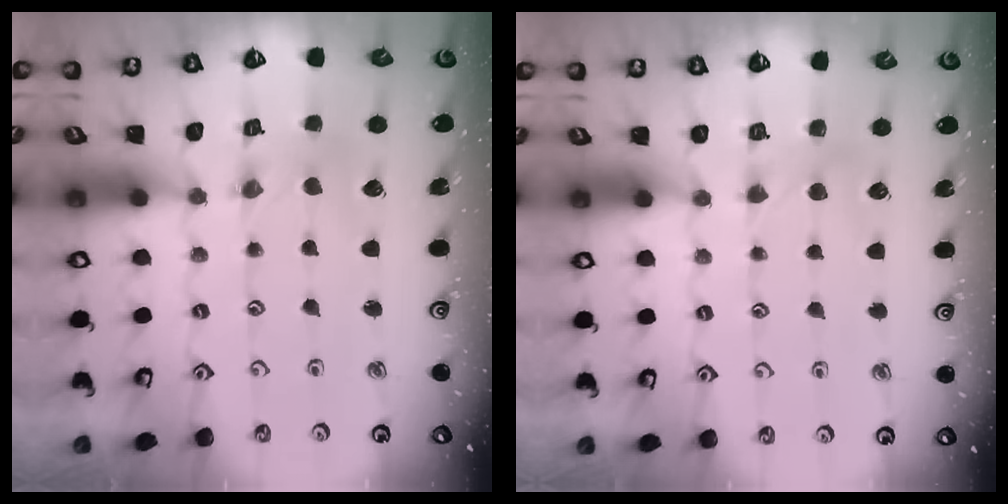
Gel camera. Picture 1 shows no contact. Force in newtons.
{"total": 4.7, "press": 4.6, "slide": 0.6}